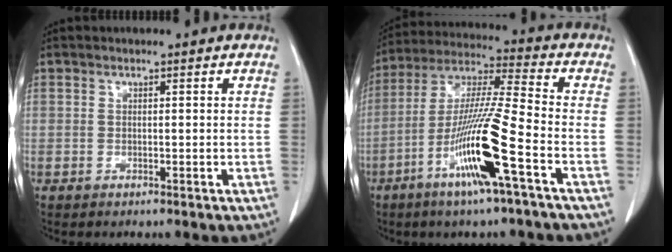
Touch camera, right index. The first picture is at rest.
{"total": 14.9, "force": [-6.2, -0.5, 13.5], "torque": [-0.269, -0.013, -0.121]}